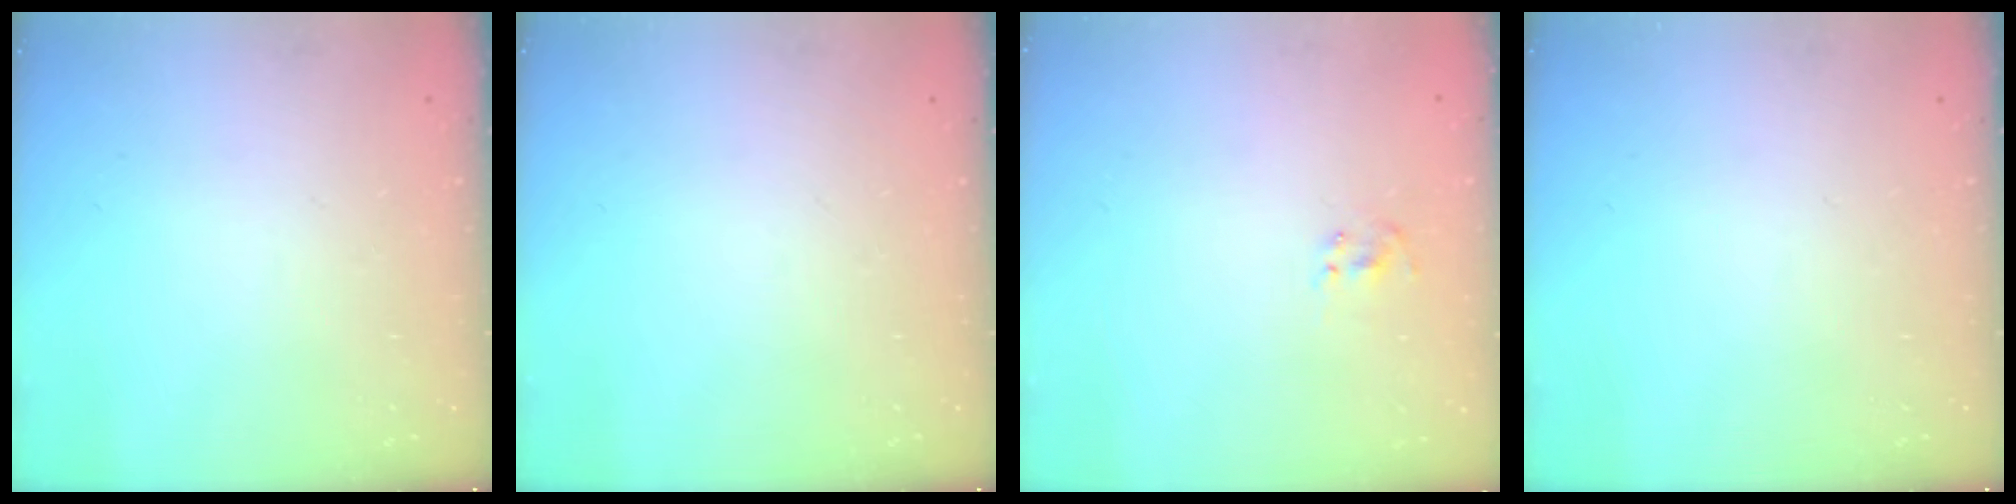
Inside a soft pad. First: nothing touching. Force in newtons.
{"total": 0.0}
{"total": 1.5, "press": 1.3, "slide": 0.7}
{"total": 0.0}